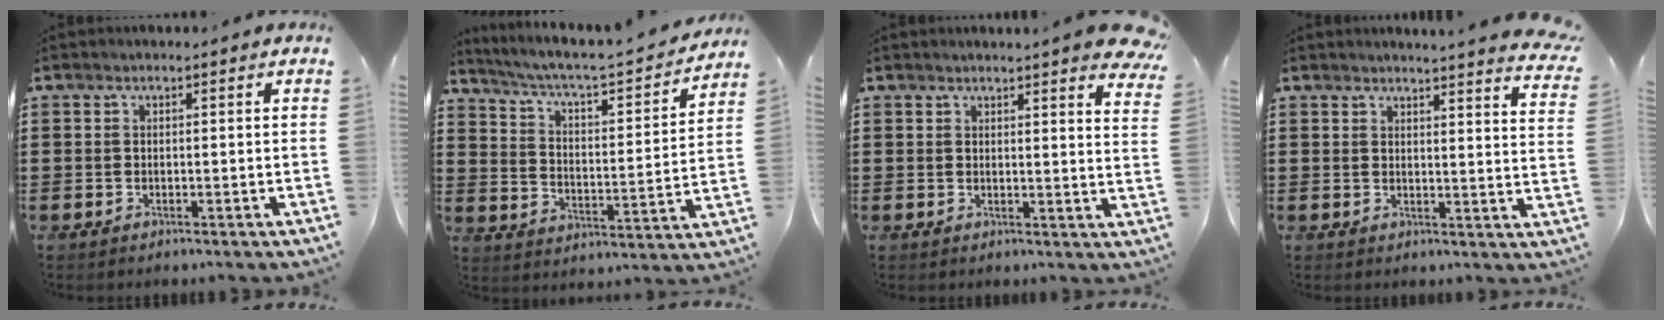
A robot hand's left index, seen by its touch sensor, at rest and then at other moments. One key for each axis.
{"total": 3.7, "fx": 3.1, "fy": 0.5, "fz": 2.0, "tx": -0.059, "ty": -0.034, "tz": 0.039}
{"total": 3.8, "fx": 3.5, "fy": -0.4, "fz": 1.4, "tx": -0.024, "ty": -0.018, "tz": 0.060}
{"total": 3.5, "fx": 3.3, "fy": -0.7, "fz": 0.9, "tx": -0.024, "ty": -0.021, "tz": 0.056}